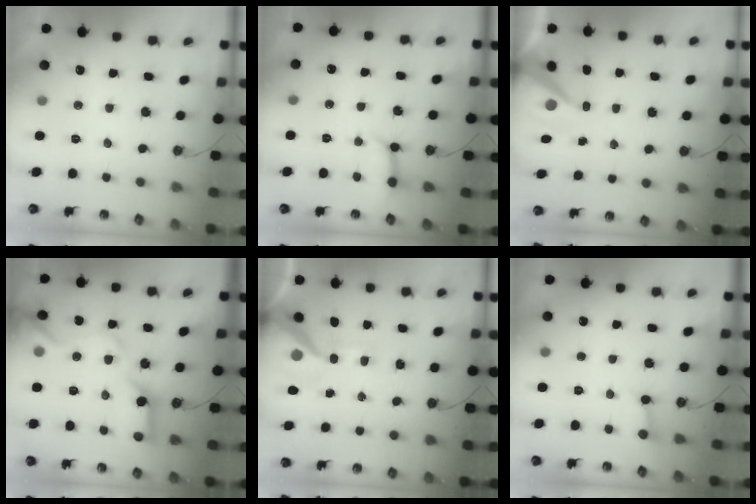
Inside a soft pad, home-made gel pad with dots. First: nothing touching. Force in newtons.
{"total": 7.0, "press": 6.9, "slide": 0.7}
{"total": 8.0, "press": 8.0, "slide": 0.6}
{"total": 16.2, "press": 16.1, "slide": 1.7}
{"total": 14.8, "press": 14.7, "slide": 2.0}
{"total": 2.5, "press": 2.5, "slide": 0.1}